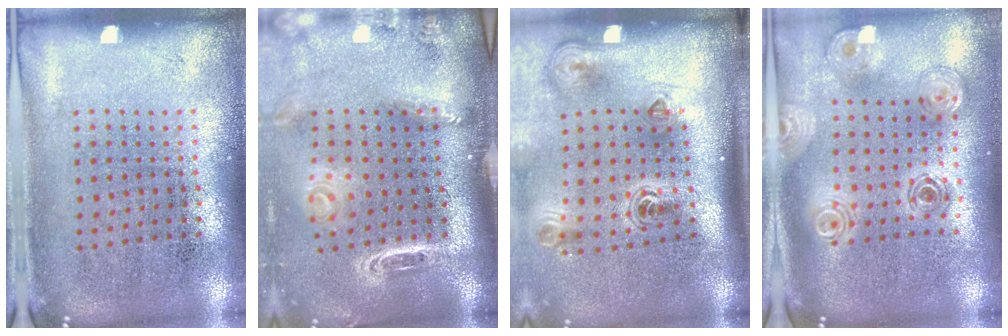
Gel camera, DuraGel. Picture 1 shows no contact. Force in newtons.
{"total": 2.9, "press": 2.1, "slide": 2.0}
{"total": 2.3, "press": 1.5, "slide": 1.7}
{"total": 1.3, "press": 1.3, "slide": 0.4}